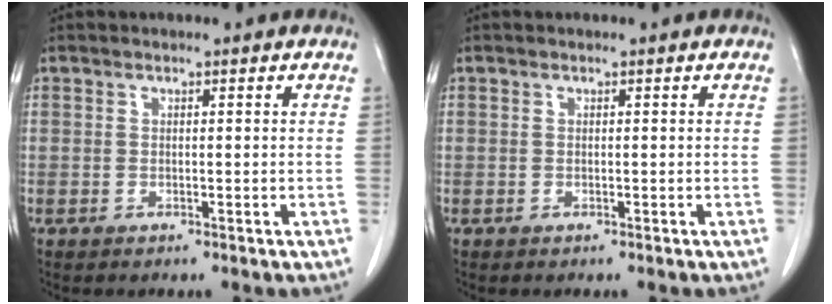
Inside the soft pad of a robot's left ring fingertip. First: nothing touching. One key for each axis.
{"total": 0.0}